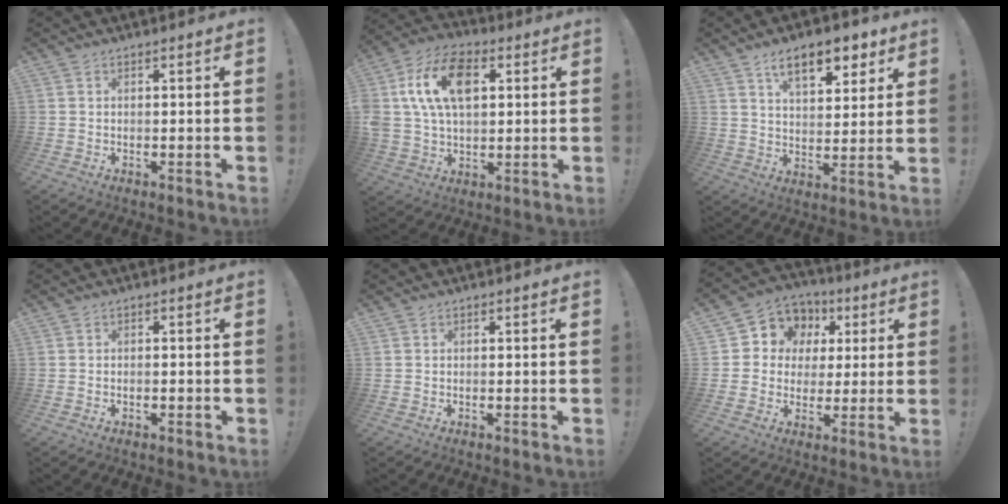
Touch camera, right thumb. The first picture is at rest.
{"total": 17.0, "force": [5.1, 11.1, 11.8], "torque": [-0.216, 0.002, 0.097]}
{"total": 12.0, "force": [7.1, 5.3, 8.2], "torque": [-0.112, -0.031, 0.120]}
{"total": 0.8, "force": [-0.6, 0.3, 0.4], "torque": [-0.006, 0.003, -0.011]}
{"total": 0.0}
{"total": 8.8, "force": [1.9, 8.2, 2.5], "torque": [-0.033, -0.012, 0.042]}